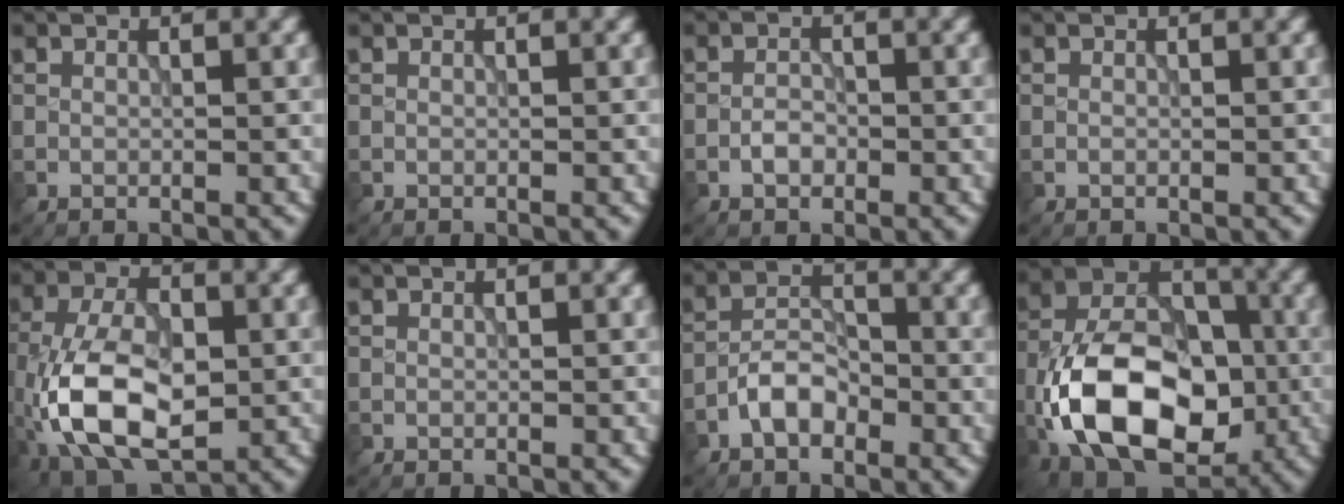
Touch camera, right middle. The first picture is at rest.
{"total": 0.0}
{"total": 1.5, "force": [-0.7, 1.0, 1.0], "torque": [-0.016, 0.003, -0.016]}
{"total": 0.0}
{"total": 11.0, "force": [-2.8, 6.1, 8.6], "torque": [-0.173, -0.004, -0.063]}
{"total": 0.0}
{"total": 3.4, "force": [-1.9, 1.9, 2.1], "torque": [-0.036, 0.010, -0.039]}
{"total": 14.9, "force": [-4.6, 9.2, 10.8], "torque": [-0.193, -0.004, -0.096]}